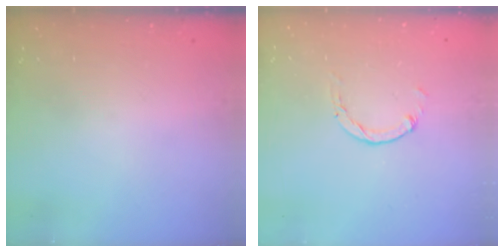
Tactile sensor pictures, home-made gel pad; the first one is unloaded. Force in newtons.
{"total": 1.5, "press": 1.5, "slide": 0.2}